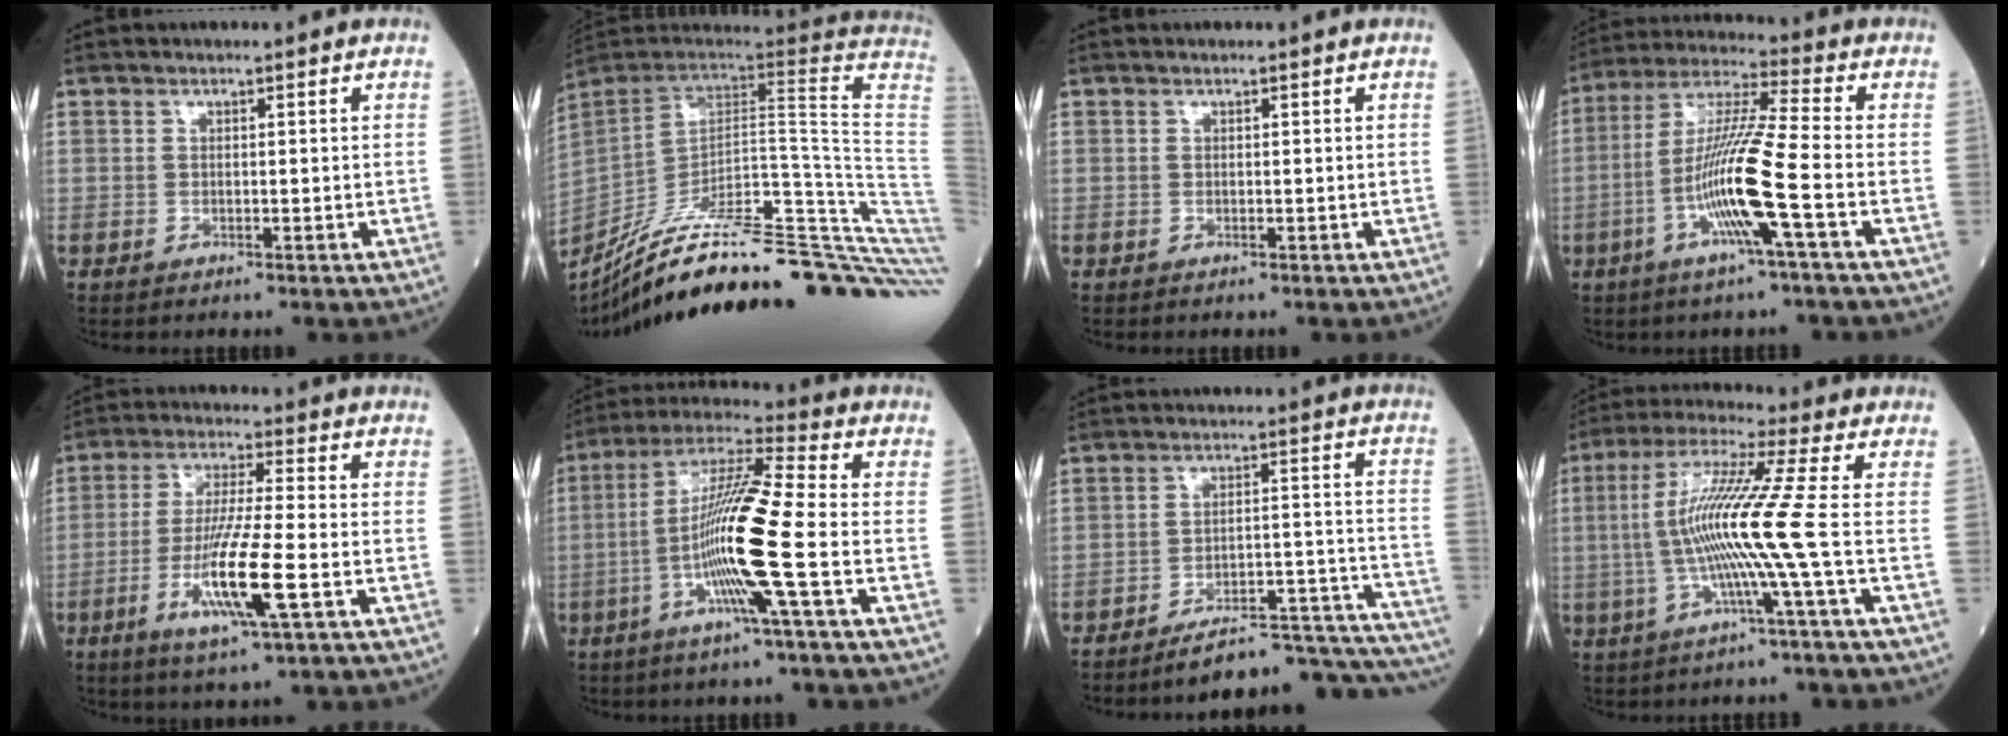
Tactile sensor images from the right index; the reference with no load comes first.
{"total": 37.0, "force": [-28.6, 1.4, 23.4], "torque": [-0.205, -0.041, -0.390]}
{"total": 0.0}
{"total": 13.0, "force": [-3.9, -0.8, 12.4], "torque": [-0.247, -0.003, -0.083]}
{"total": 12.0, "force": [-3.7, 0.3, 11.4], "torque": [-0.223, -0.018, -0.071]}
{"total": 14.6, "force": [-3.5, -1.0, 14.2], "torque": [-0.274, -0.003, -0.079]}
{"total": 18.5, "force": [-17.7, -0.1, 5.3], "torque": [-0.006, 0.031, -0.233]}
{"total": 12.3, "force": [-1.5, -2.4, 11.9], "torque": [-0.237, 0.002, -0.035]}